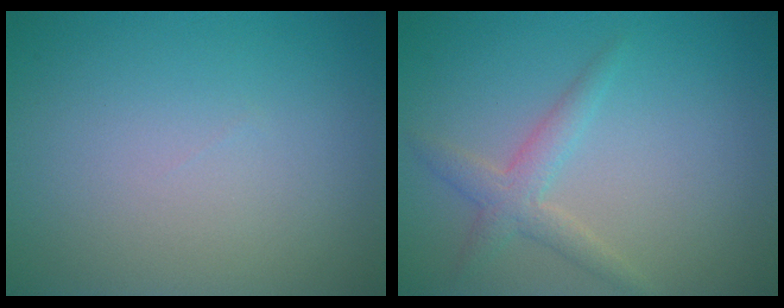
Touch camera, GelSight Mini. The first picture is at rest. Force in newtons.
{"total": 2.4, "press": 2.4, "slide": 0.1}